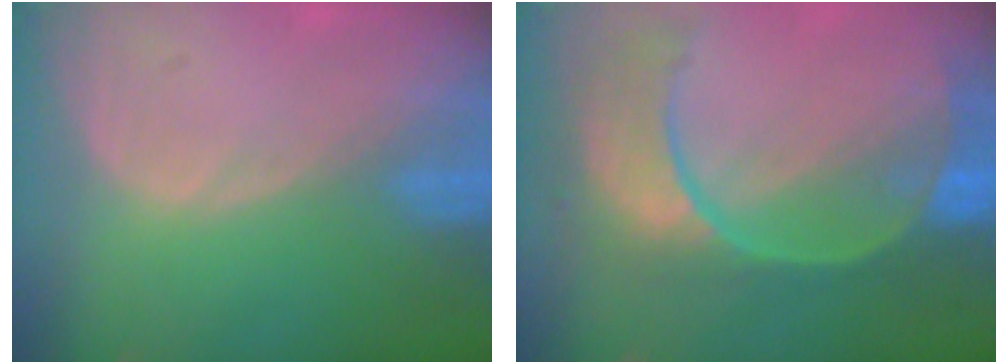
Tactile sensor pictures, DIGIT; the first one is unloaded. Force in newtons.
{"total": 11.0, "press": 9.3, "slide": 6.0}